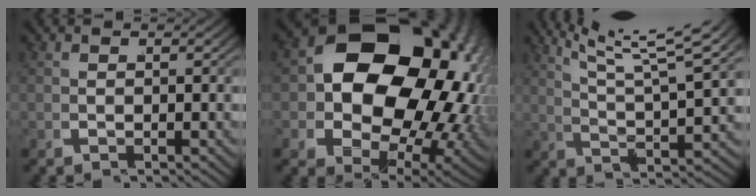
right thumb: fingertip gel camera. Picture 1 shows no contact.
{"total": 25.4, "force": [1.5, 17.9, 18.0], "torque": [-0.324, -0.062, 0.045]}
{"total": 9.9, "force": [6.5, 3.4, 6.7], "torque": [-0.097, 0.015, 0.101]}